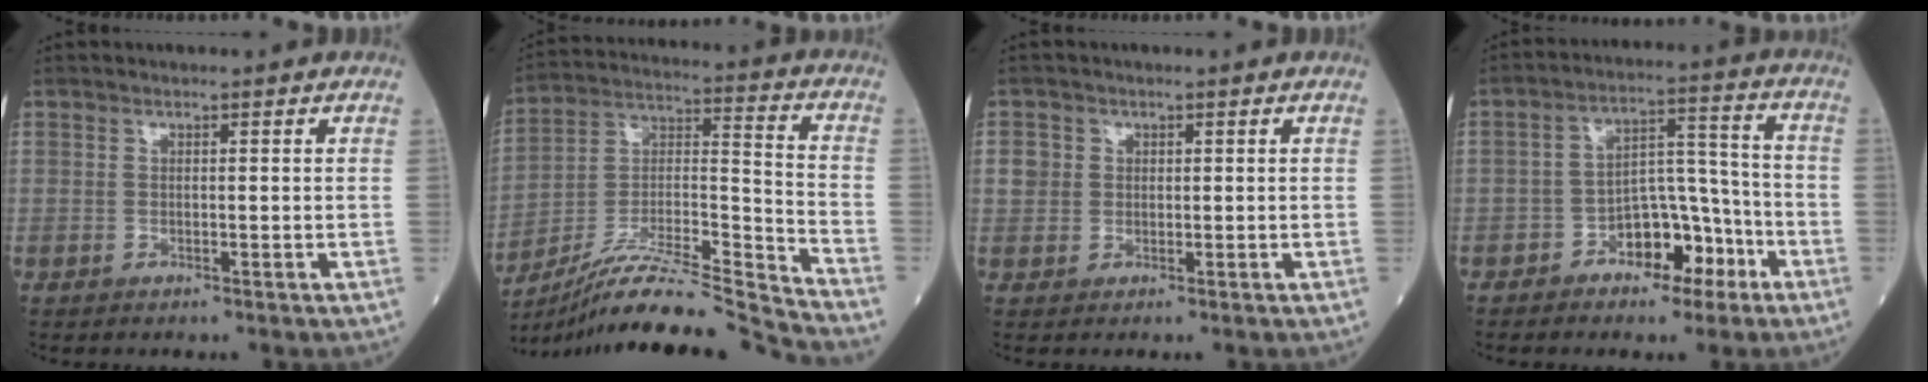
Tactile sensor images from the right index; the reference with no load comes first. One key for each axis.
{"total": 20.8, "fx": -19.2, "fy": -1.8, "fz": 7.6, "tx": -0.155, "ty": 0.003, "tz": -0.332}
{"total": 2.1, "fx": 0.3, "fy": 2.0, "fz": 0.5, "tx": -0.005, "ty": 0.009, "tz": 0.005}
{"total": 9.0, "fx": -4.9, "fy": 4.6, "fz": 6.0, "tx": -0.095, "ty": 0.031, "tz": -0.078}